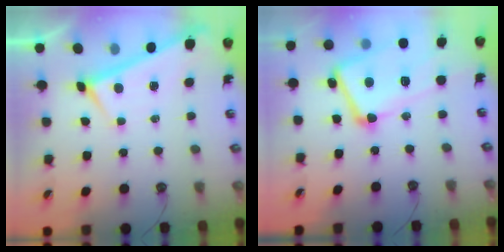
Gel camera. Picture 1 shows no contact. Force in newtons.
{"total": 14.1, "press": 13.9, "slide": 2.2}